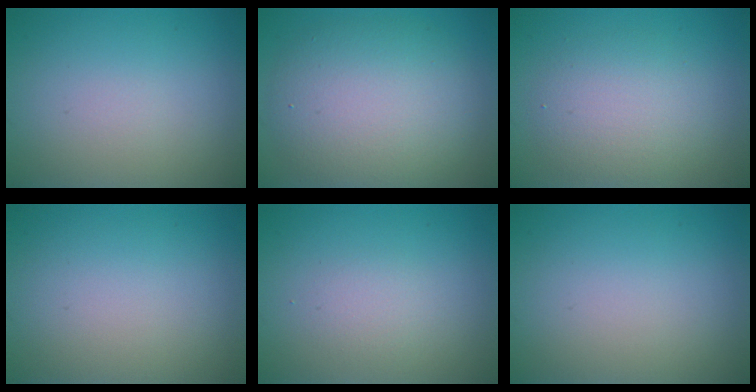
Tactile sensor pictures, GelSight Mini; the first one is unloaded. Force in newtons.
{"total": 7.7, "press": 7.7, "slide": 0.3}
{"total": 4.1, "press": 4.1, "slide": 0.1}
{"total": 0.0}
{"total": 1.4, "press": 1.3, "slide": 0.1}
{"total": 0.0}